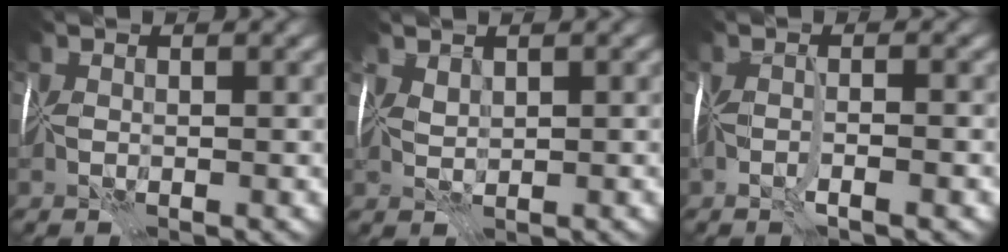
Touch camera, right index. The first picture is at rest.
{"total": 1.0, "force": [0.8, -0.4, 0.0], "torque": [0.002, -0.002, 0.017]}
{"total": 1.6, "force": [-1.0, -1.1, 0.4], "torque": [-0.004, -0.004, -0.023]}